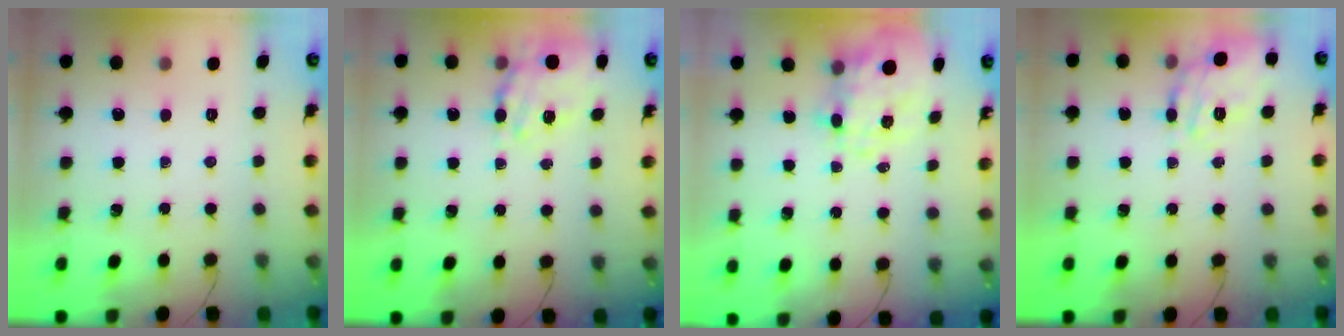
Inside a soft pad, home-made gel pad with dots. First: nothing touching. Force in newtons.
{"total": 9.6, "press": 8.9, "slide": 3.8}
{"total": 7.5, "press": 7.2, "slide": 1.9}
{"total": 12.3, "press": 12.3, "slide": 0.7}